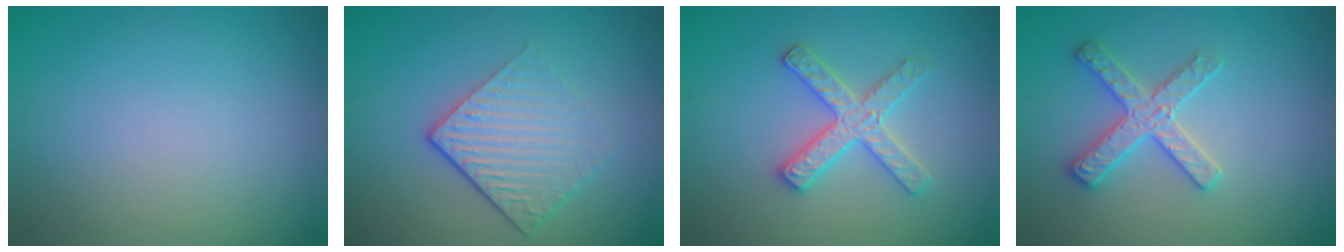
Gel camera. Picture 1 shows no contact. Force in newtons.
{"total": 4.4, "press": 2.9, "slide": 3.3}
{"total": 2.9, "press": 2.9, "slide": 0.5}
{"total": 2.9, "press": 2.9, "slide": 0.1}